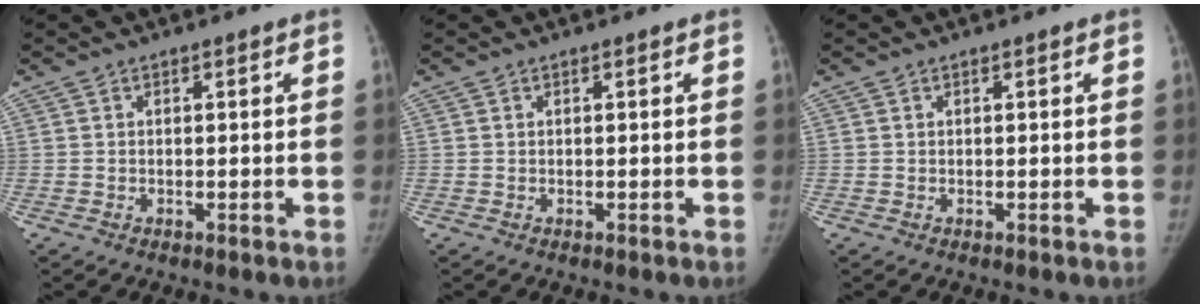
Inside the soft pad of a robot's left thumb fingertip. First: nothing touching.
{"total": 0.0}
{"total": 0.0}